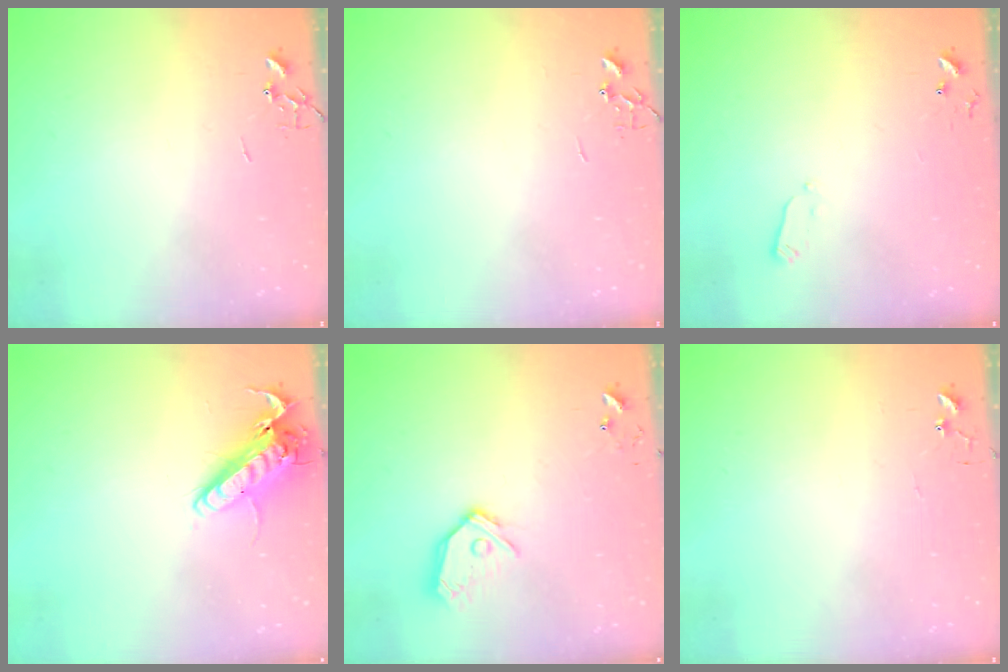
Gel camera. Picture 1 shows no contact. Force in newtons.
{"total": 0.0}
{"total": 2.4, "press": 2.3, "slide": 0.4}
{"total": 13.8, "press": 13.7, "slide": 2.0}
{"total": 11.6, "press": 11.6, "slide": 1.4}
{"total": 4.8, "press": 4.8, "slide": 0.2}